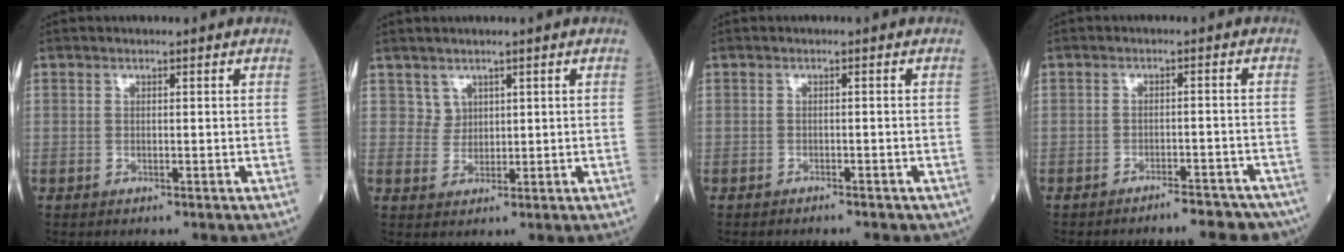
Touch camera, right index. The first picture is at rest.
{"total": 2.0, "force": [1.1, 1.6, 0.0], "torque": [0.011, 0.003, 0.015]}
{"total": 3.0, "force": [-2.6, 1.0, 1.2], "torque": [-0.020, -0.004, -0.025]}
{"total": 7.8, "force": [-7.2, 1.6, 2.6], "torque": [-0.012, 0.007, -0.086]}